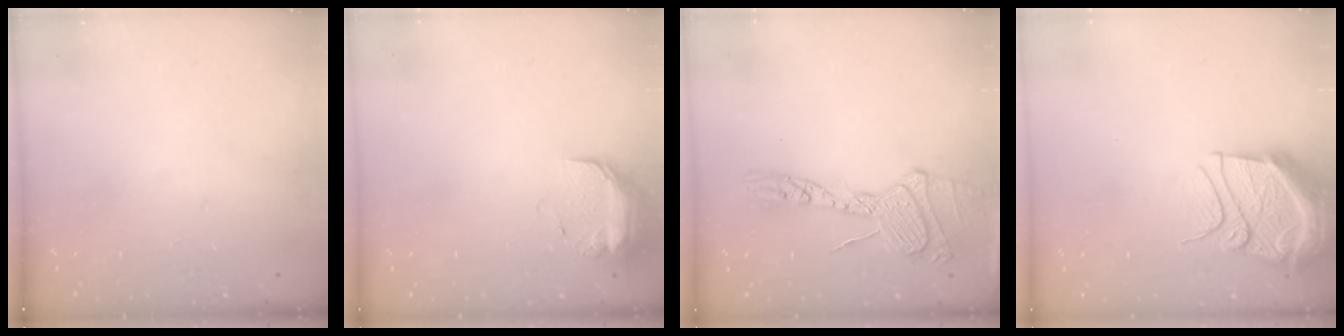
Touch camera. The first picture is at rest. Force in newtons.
{"total": 8.7, "press": 8.5, "slide": 1.4}
{"total": 17.2, "press": 17.2, "slide": 1.5}
{"total": 14.2, "press": 14.1, "slide": 1.2}